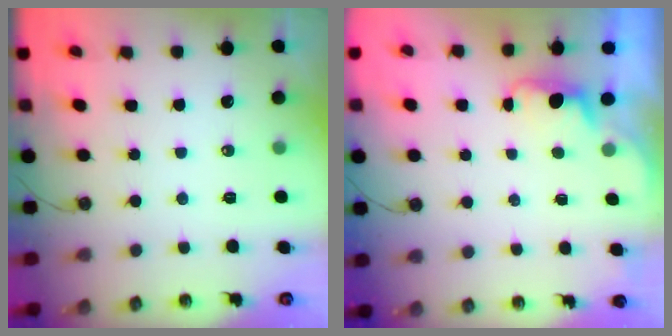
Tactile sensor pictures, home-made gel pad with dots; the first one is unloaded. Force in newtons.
{"total": 0.8, "press": 0.3, "slide": 0.7}